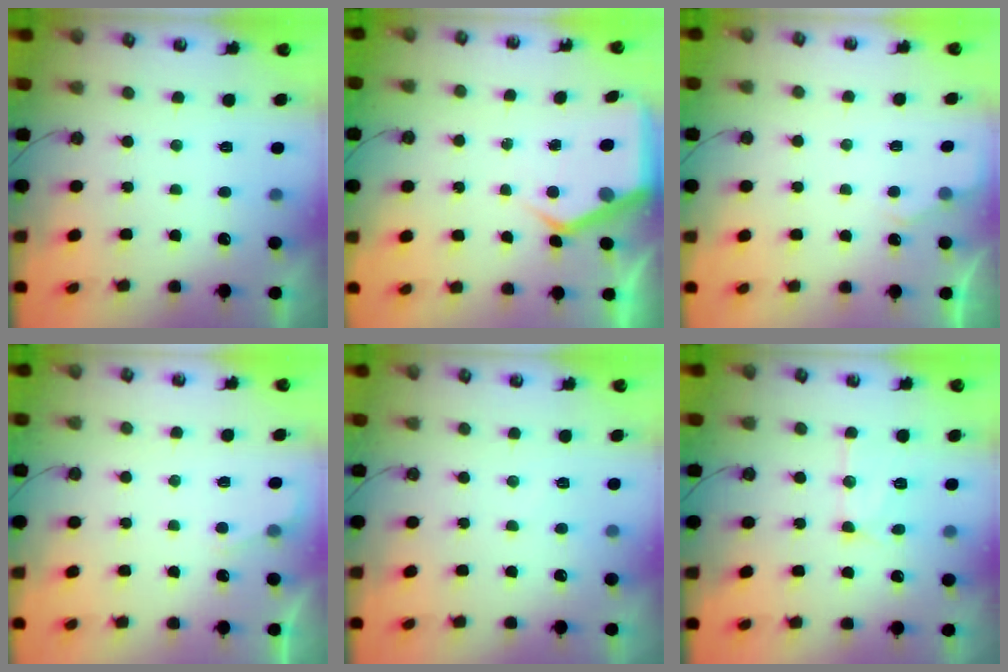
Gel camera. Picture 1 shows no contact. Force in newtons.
{"total": 5.4, "press": 5.4, "slide": 0.3}
{"total": 3.3, "press": 3.2, "slide": 0.5}
{"total": 2.4, "press": 2.4, "slide": 0.4}
{"total": 4.3, "press": 4.2, "slide": 0.6}
{"total": 12.3, "press": 12.3, "slide": 0.9}